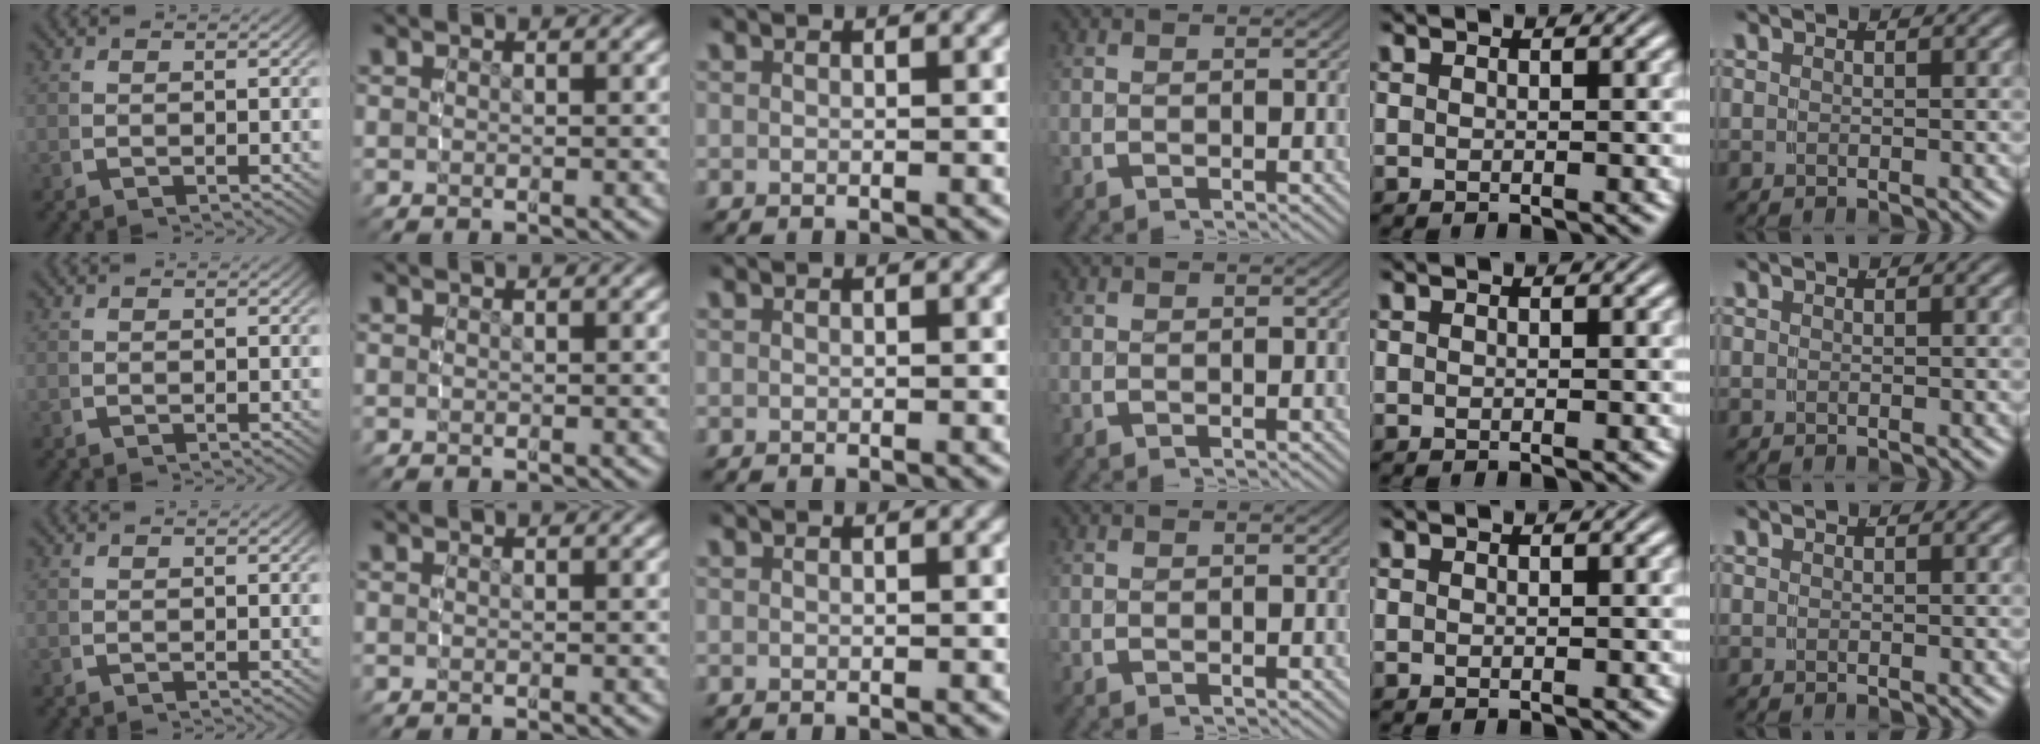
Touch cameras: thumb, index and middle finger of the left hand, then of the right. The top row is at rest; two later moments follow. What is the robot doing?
{"motion": "reach", "object": "shorts"}